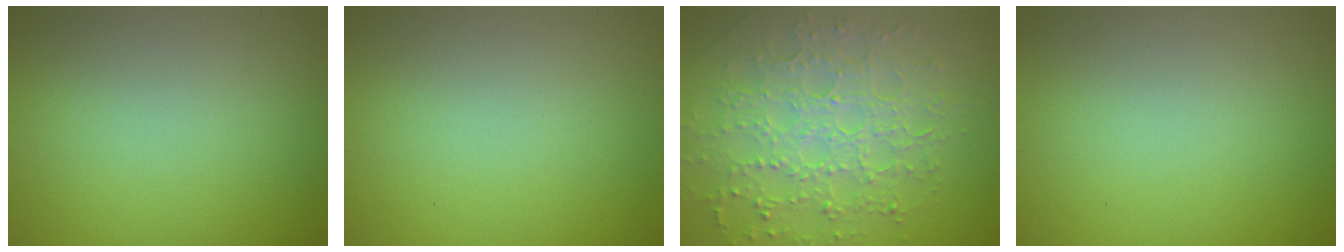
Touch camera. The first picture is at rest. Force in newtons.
{"total": 0.0}
{"total": 7.0, "press": 5.0, "slide": 4.9}
{"total": 0.0}